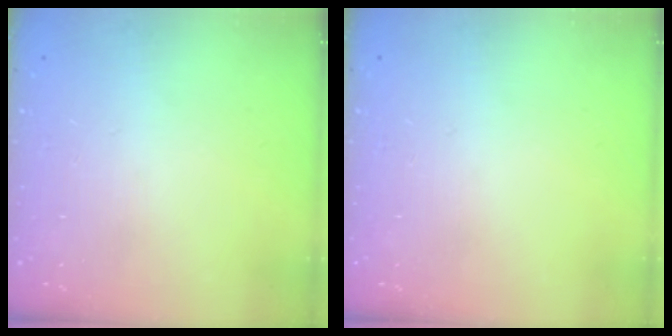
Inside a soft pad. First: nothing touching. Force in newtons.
{"total": 0.0}